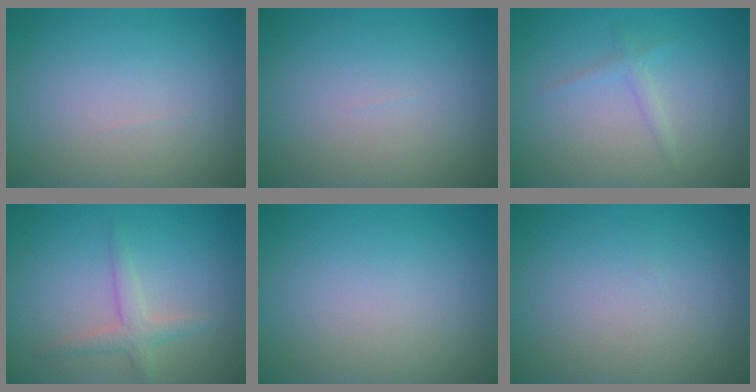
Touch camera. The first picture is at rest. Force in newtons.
{"total": 0.0}
{"total": 1.1, "press": 1.1, "slide": 0.1}
{"total": 2.2, "press": 2.2, "slide": 0.1}
{"total": 0.0}
{"total": 0.0}